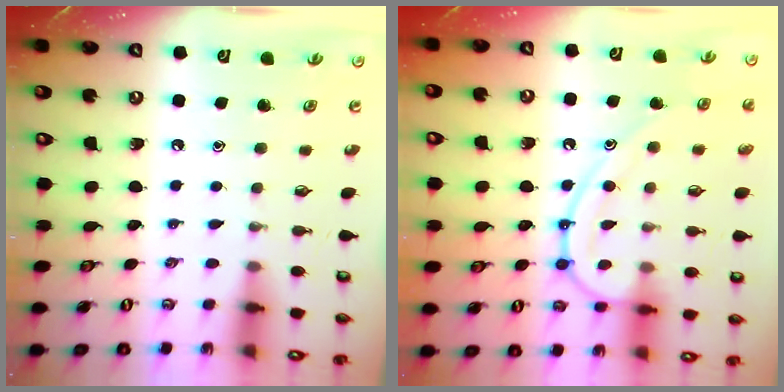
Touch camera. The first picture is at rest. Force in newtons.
{"total": 13.4, "press": 13.4, "slide": 1.3}